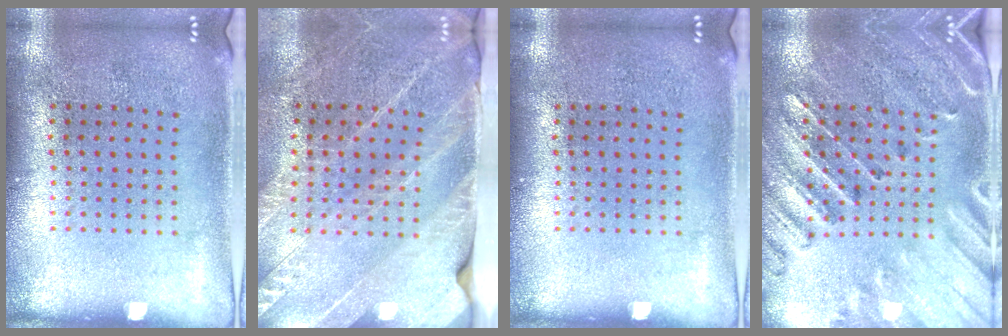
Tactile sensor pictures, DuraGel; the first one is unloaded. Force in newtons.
{"total": 2.7, "press": 2.6, "slide": 0.7}
{"total": 0.0}
{"total": 2.9, "press": 2.7, "slide": 1.1}